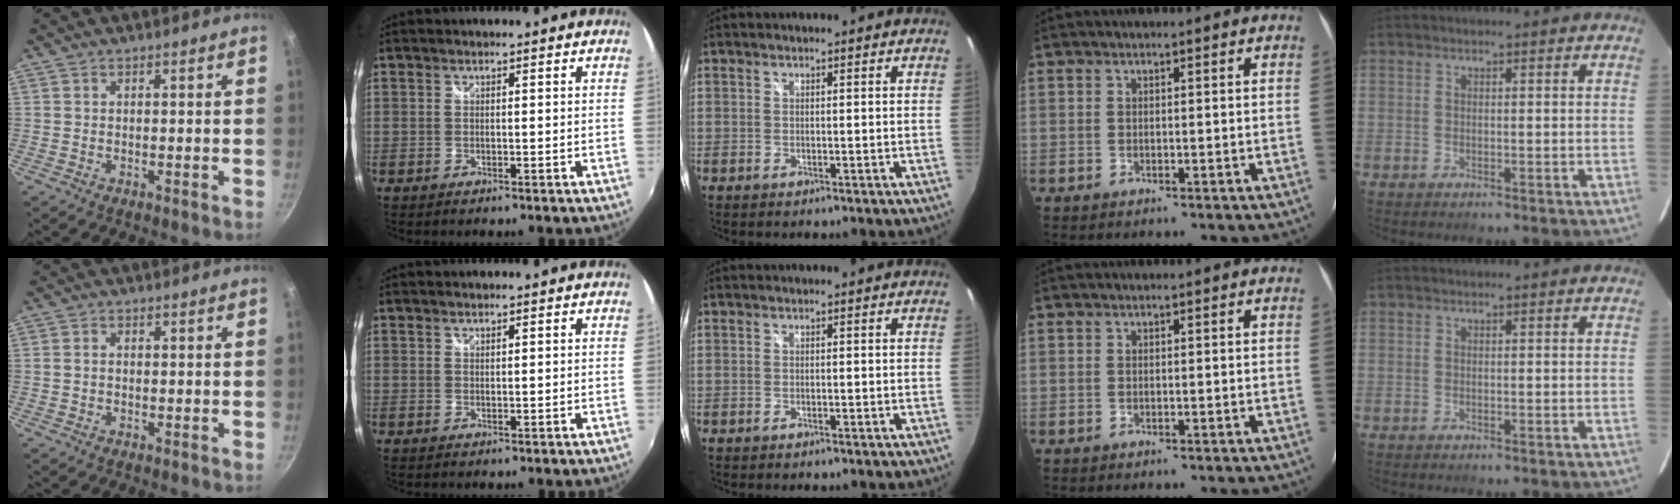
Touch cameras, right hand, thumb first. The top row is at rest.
{"thumb": {"total": 1.1, "force": [-0.1, 0.8, 0.7], "torque": [-0.014, 0.005, -0.003]}, "index": {"total": 0.5, "force": [0.5, 0.2, 0.2], "torque": [-0.003, 0.000, 0.008]}, "middle": {"total": 0.5, "force": [-0.4, 0.3, 0.2], "torque": [-0.003, -0.002, -0.008]}}